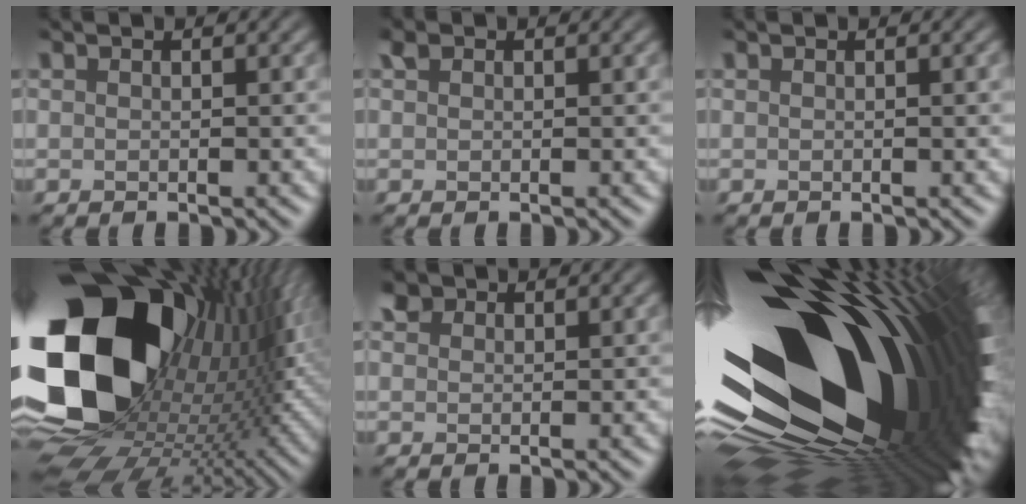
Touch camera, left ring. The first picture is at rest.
{"total": 0.7, "force": [0.2, 0.7, 0.3], "torque": [-0.008, 0.004, 0.001]}
{"total": 1.1, "force": [0.4, 0.3, 1.0], "torque": [-0.014, 0.002, 0.006]}
{"total": 21.3, "force": [1.7, 15.0, 15.1], "torque": [-0.319, -0.055, 0.054]}
{"total": 1.4, "force": [0.8, 1.0, 0.4], "torque": [-0.011, 0.004, 0.012]}
{"total": 20.4, "force": [0.7, 10.5, 17.5], "torque": [-0.271, -0.037, -0.009]}